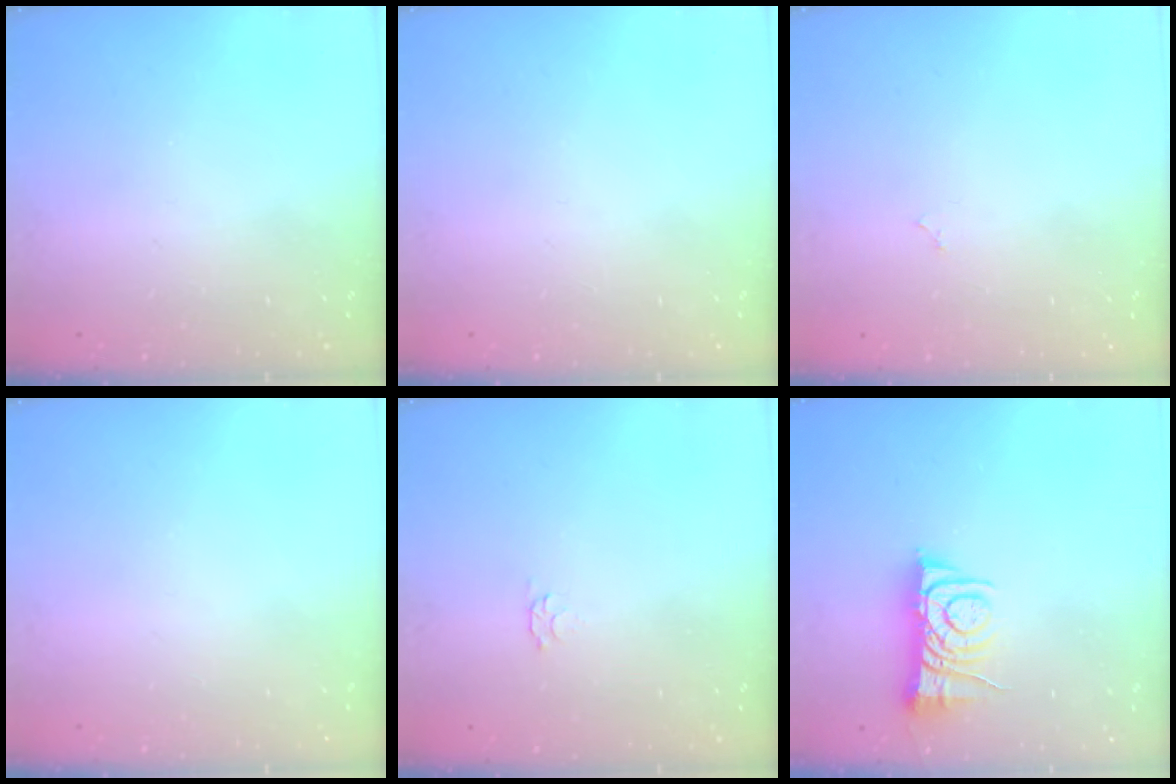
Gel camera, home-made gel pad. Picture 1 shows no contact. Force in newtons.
{"total": 0.0}
{"total": 1.8, "press": 1.8, "slide": 0.3}
{"total": 0.0}
{"total": 2.8, "press": 2.7, "slide": 0.5}
{"total": 7.0, "press": 7.0, "slide": 0.9}